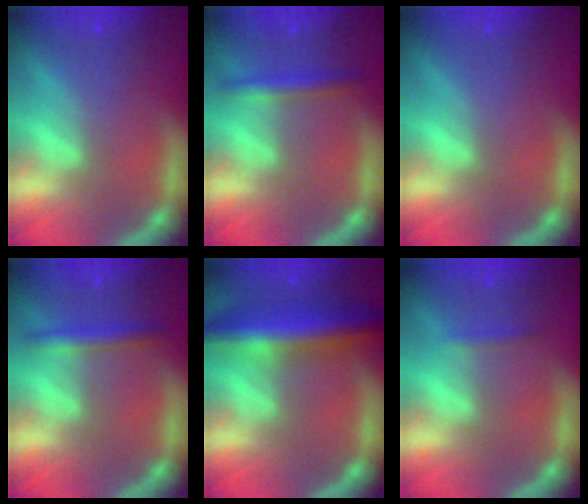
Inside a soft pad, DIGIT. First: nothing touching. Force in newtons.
{"total": 2.4}
{"total": 0.0}
{"total": 2.4}
{"total": 7.5}
{"total": 0.9}